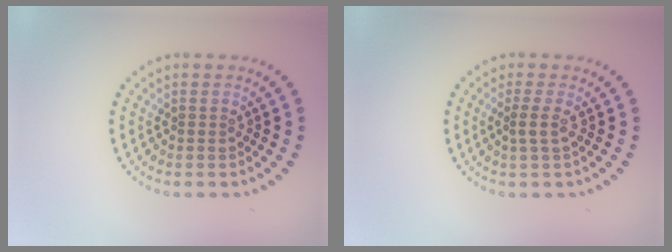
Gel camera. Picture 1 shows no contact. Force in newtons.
{"total": 1.4, "press": 0.9, "slide": 1.0}